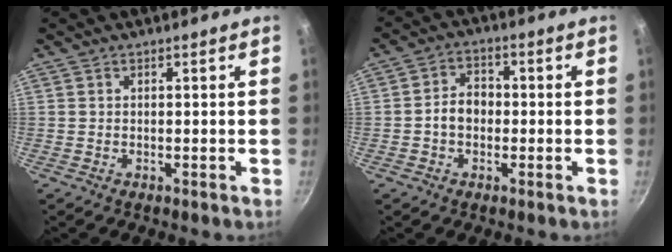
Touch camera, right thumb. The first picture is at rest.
{"total": 5.4, "force": [-0.8, 4.1, 3.3], "torque": [-0.031, 0.021, -0.020]}